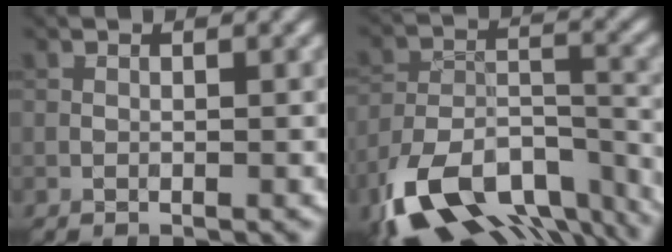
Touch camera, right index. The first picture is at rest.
{"total": 13.1, "force": [-9.2, 6.0, 7.1], "torque": [-0.151, -0.008, -0.151]}